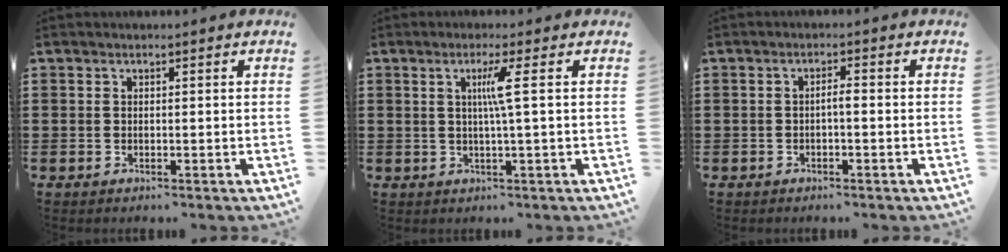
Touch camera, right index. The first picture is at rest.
{"total": 3.8, "force": [0.6, -0.8, 3.7], "torque": [-0.071, -0.006, 0.005]}
{"total": 1.5, "force": [-0.5, 0.2, 1.4], "torque": [-0.026, 0.001, -0.009]}